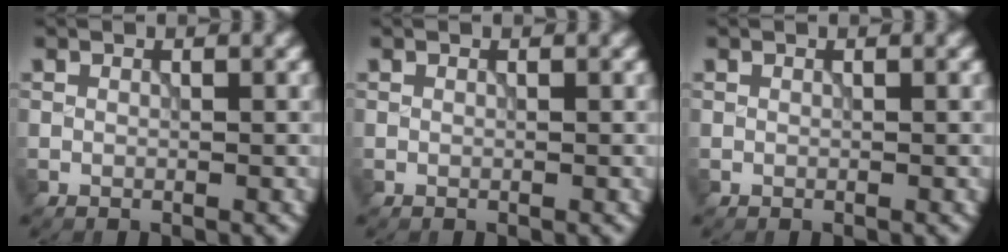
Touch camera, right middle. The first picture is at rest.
{"total": 0.0}
{"total": 0.0}